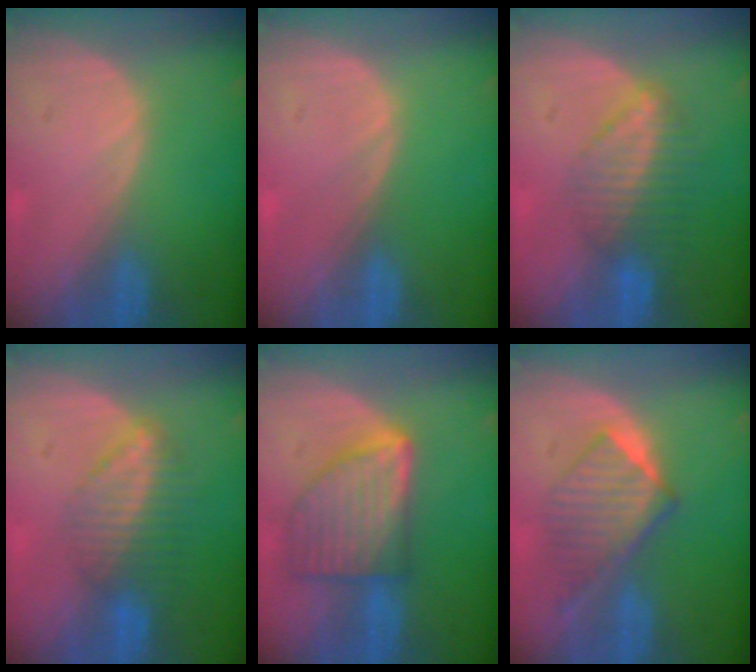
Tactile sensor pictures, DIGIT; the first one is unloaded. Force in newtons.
{"total": 0.0}
{"total": 6.9, "press": 6.0, "slide": 3.5}
{"total": 6.9, "press": 6.0, "slide": 3.5}
{"total": 8.4, "press": 8.4, "slide": 0.3}
{"total": 6.5, "press": 6.4, "slide": 1.0}